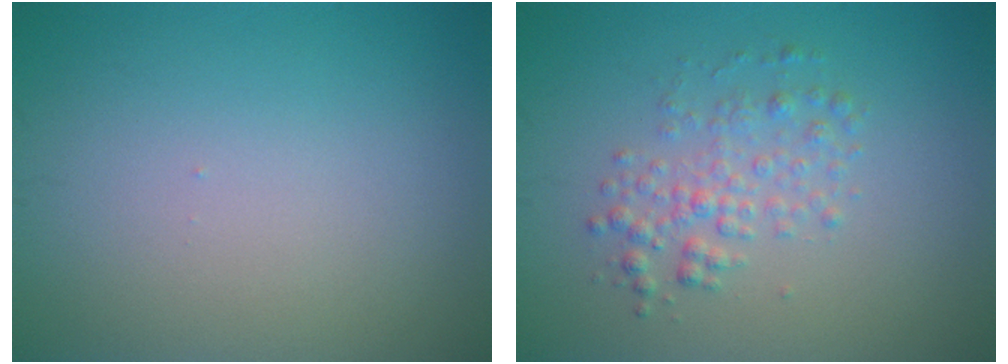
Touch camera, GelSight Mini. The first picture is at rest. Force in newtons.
{"total": 2.5, "press": 2.5, "slide": 0.0}